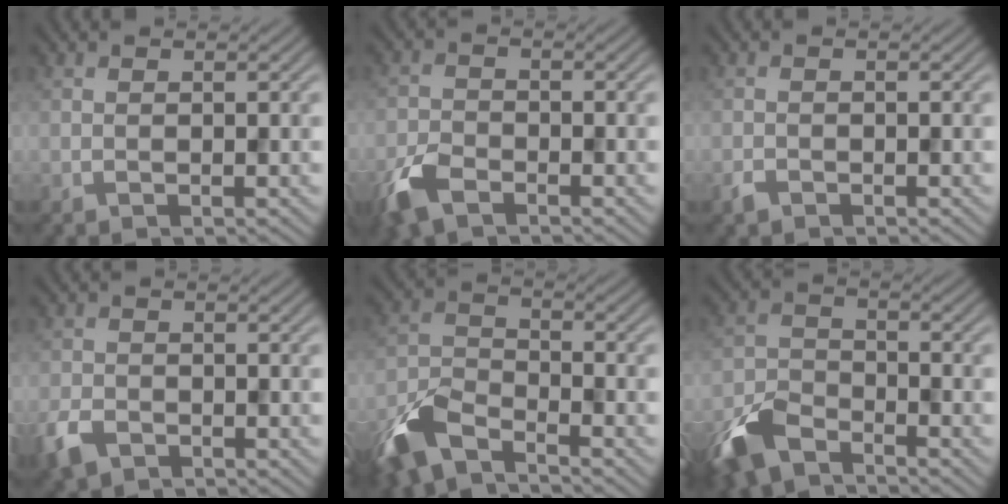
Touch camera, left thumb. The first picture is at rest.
{"total": 5.0, "force": [-3.4, 2.4, 2.8], "torque": [-0.065, -0.009, -0.078]}
{"total": 1.1, "force": [-0.8, 0.5, 0.4], "torque": [-0.010, -0.002, -0.018]}
{"total": 3.7, "force": [-2.4, 2.2, 1.8], "torque": [-0.047, -0.010, -0.057]}
{"total": 8.6, "force": [-6.5, 3.2, 4.8], "torque": [-0.106, -0.015, -0.147]}
{"total": 8.0, "force": [-5.9, 3.4, 4.1], "torque": [-0.089, -0.012, -0.137]}